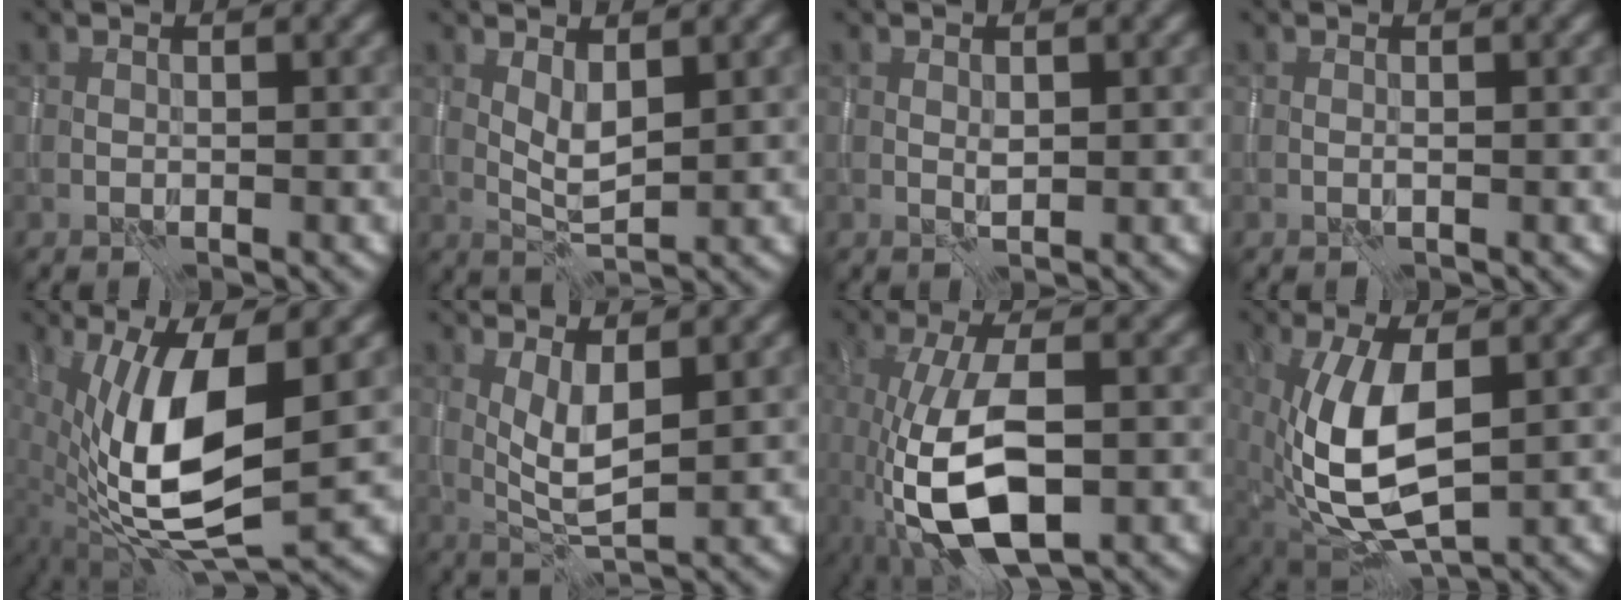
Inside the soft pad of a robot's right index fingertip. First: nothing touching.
{"total": 2.4, "force": [1.0, 0.8, 2.0], "torque": [-0.041, -0.004, 0.022]}
{"total": 0.6, "force": [0.4, 0.2, 0.5], "torque": [-0.012, -0.001, 0.008]}
{"total": 0.0}
{"total": 11.6, "force": [0.1, 4.2, 10.8], "torque": [-0.214, -0.012, 0.003]}
{"total": 3.5, "force": [0.9, 1.0, 3.2], "torque": [-0.067, -0.008, 0.020]}
{"total": 9.5, "force": [-3.2, 3.8, 8.1], "torque": [-0.172, -0.004, -0.057]}
{"total": 9.6, "force": [0.1, 4.7, 8.4], "torque": [-0.181, -0.011, 0.002]}